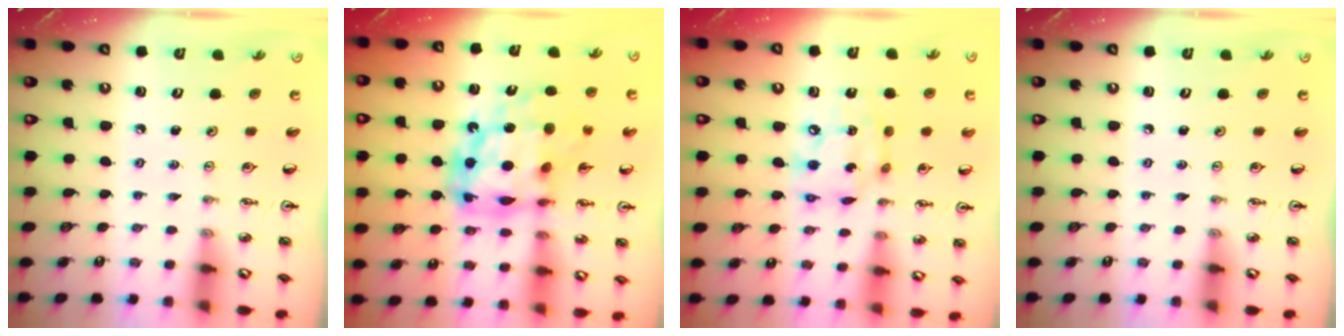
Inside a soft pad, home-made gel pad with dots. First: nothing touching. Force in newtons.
{"total": 19.0, "press": 18.9, "slide": 1.8}
{"total": 12.7, "press": 12.6, "slide": 1.6}
{"total": 0.0}